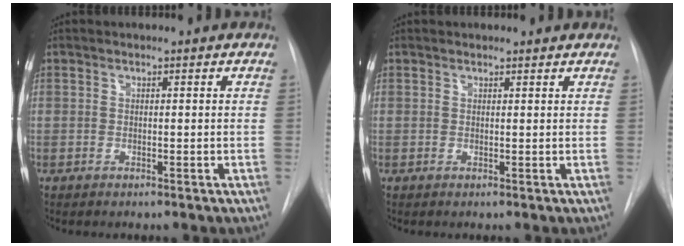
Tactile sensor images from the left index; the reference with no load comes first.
{"total": 2.1, "force": [2.0, 0.5, 0.4], "torque": [-0.010, 0.016, 0.025]}